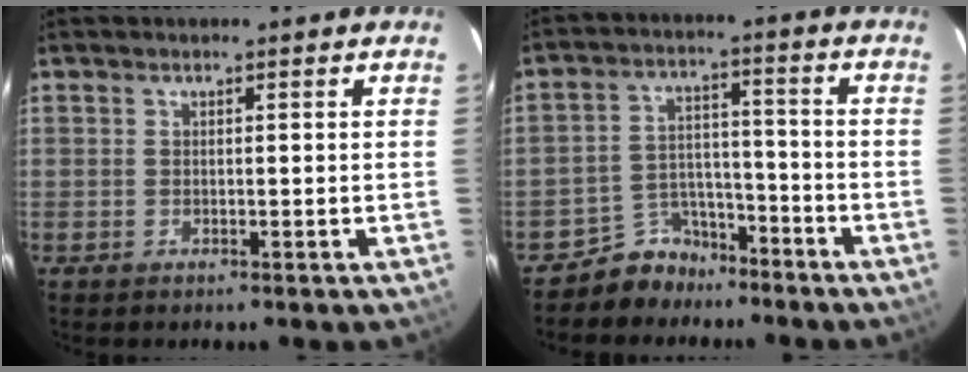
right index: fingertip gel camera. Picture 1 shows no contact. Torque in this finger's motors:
{"motor_torque": [-0.16, -0.07, -0.66, -0.19]}